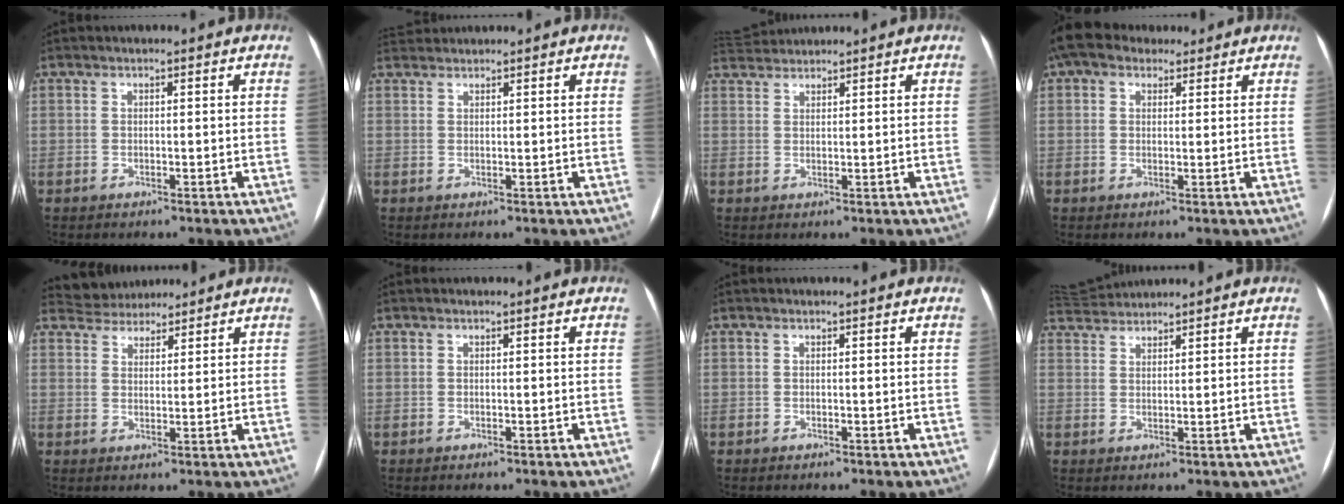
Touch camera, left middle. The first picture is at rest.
{"total": 2.2, "force": [2.2, 0.1, -0.1], "torque": [-0.007, 0.021, 0.048]}
{"total": 3.8, "force": [3.8, 0.0, 0.1], "torque": [-0.009, 0.026, 0.075]}
{"total": 6.0, "force": [4.1, 3.8, 2.3], "torque": [-0.050, 0.041, 0.075]}
{"total": 5.3, "force": [5.0, 1.9, 0.4], "torque": [-0.009, 0.024, 0.084]}
{"total": 0.0}
{"total": 0.0}
{"total": 4.7, "force": [4.7, -0.1, 0.2], "torque": [-0.010, 0.026, 0.092]}